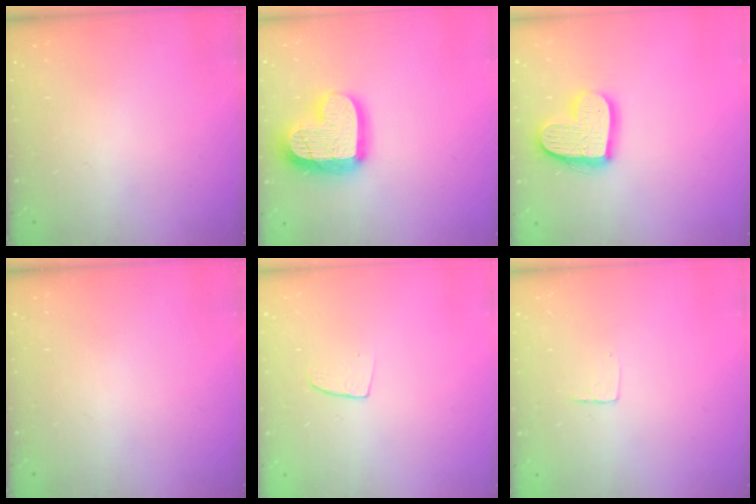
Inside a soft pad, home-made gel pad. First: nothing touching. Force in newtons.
{"total": 20.3, "press": 20.2, "slide": 1.7}
{"total": 16.1, "press": 16.1, "slide": 1.3}
{"total": 0.0}
{"total": 5.2, "press": 5.2, "slide": 0.4}
{"total": 2.9, "press": 2.9, "slide": 0.2}